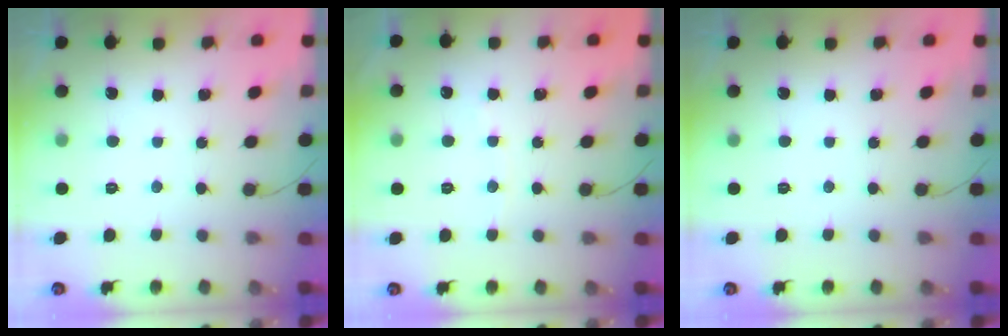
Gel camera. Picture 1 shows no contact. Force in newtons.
{"total": 3.2, "press": 3.1, "slide": 0.5}
{"total": 0.0}